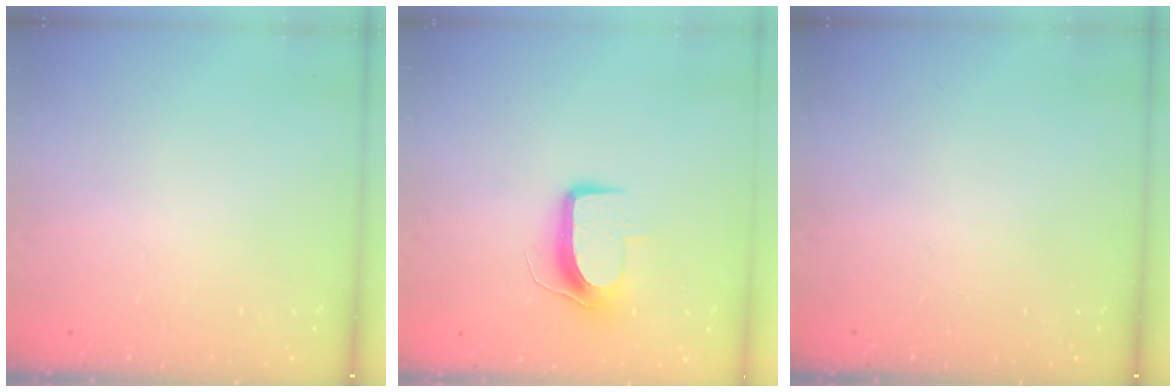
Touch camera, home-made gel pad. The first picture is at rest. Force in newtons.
{"total": 9.6, "press": 9.6, "slide": 0.3}
{"total": 0.0}